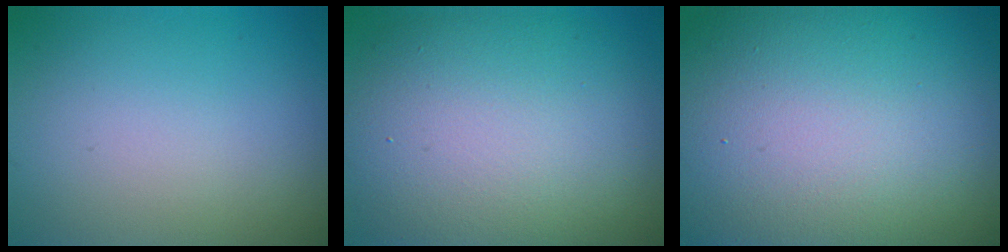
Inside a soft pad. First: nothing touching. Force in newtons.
{"total": 12.3, "press": 12.3, "slide": 1.0}
{"total": 22.6, "press": 22.5, "slide": 0.6}